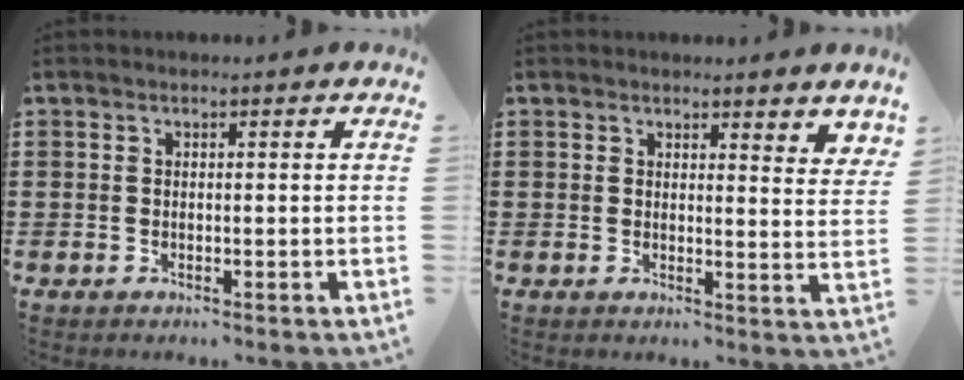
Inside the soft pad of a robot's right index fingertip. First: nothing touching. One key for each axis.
{"total": 2.2, "fx": 2.2, "fy": 0.3, "fz": 0.4, "tx": -0.006, "ty": -0.002, "tz": 0.040}